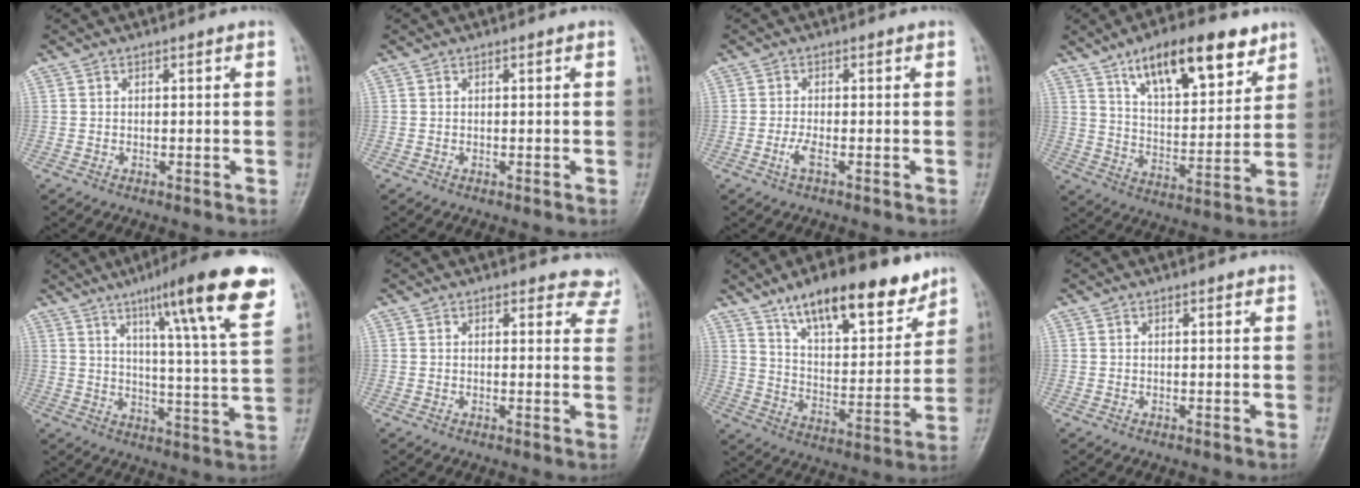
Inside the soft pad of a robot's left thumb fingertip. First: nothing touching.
{"total": 0.0}
{"total": 2.1, "force": [-0.8, 0.5, 1.9], "torque": [-0.045, -0.003, -0.018]}
{"total": 17.4, "force": [10.6, 6.8, 12.0], "torque": [-0.151, -0.046, 0.177]}
{"total": 19.3, "force": [11.0, 1.9, 15.7], "torque": [-0.204, -0.047, 0.156]}
{"total": 5.4, "force": [4.9, 2.2, 0.1], "torque": [0.043, -0.026, 0.029]}
{"total": 18.4, "force": [12.8, 6.8, 11.4], "torque": [-0.134, -0.068, 0.213]}
{"total": 0.7, "force": [0.6, 0.3, 0.4], "torque": [-0.007, -0.003, 0.006]}